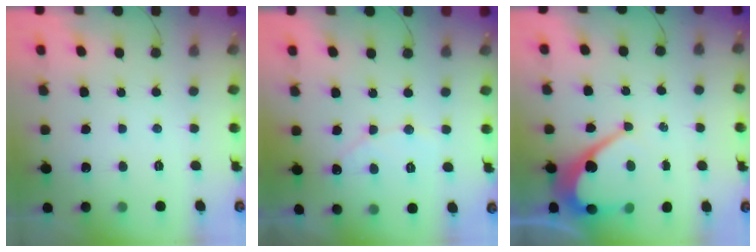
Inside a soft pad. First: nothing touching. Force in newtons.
{"total": 6.4, "press": 6.3, "slide": 0.4}
{"total": 10.9, "press": 10.9, "slide": 1.0}